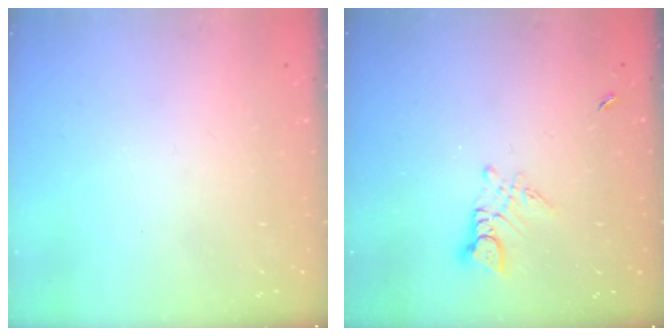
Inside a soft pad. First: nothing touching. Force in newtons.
{"total": 3.4, "press": 3.4, "slide": 0.4}